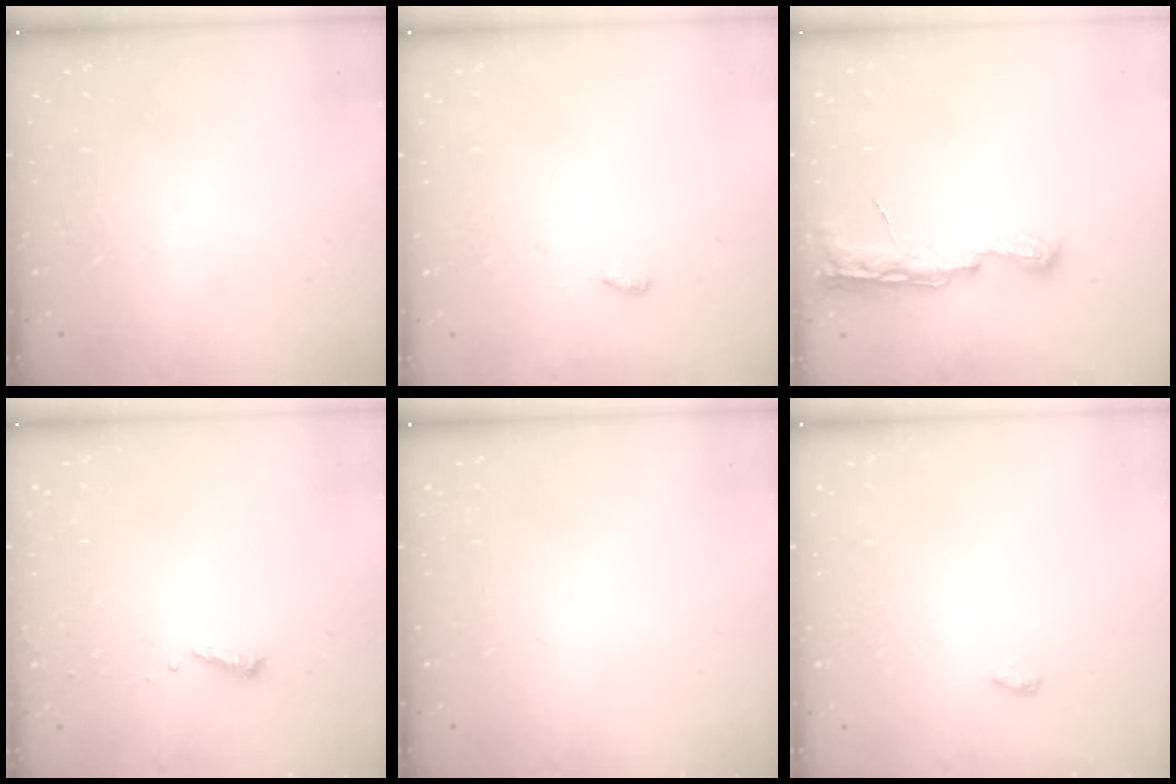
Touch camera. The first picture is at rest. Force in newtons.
{"total": 3.6, "press": 3.6, "slide": 0.4}
{"total": 8.2, "press": 8.2, "slide": 1.0}
{"total": 5.3, "press": 5.3, "slide": 0.5}
{"total": 0.0}
{"total": 6.4, "press": 3.3, "slide": 5.5}